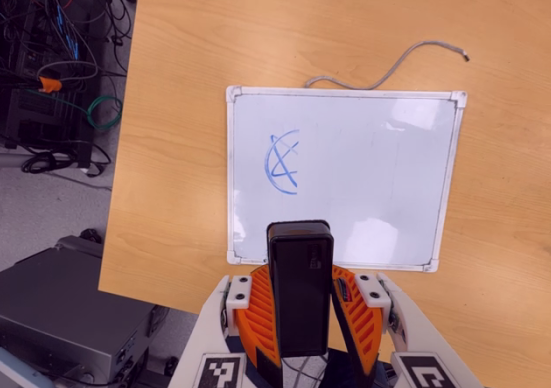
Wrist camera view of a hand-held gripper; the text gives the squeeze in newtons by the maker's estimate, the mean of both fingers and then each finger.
{"total": 6.8, "left": 7.5, "right": 6.2}